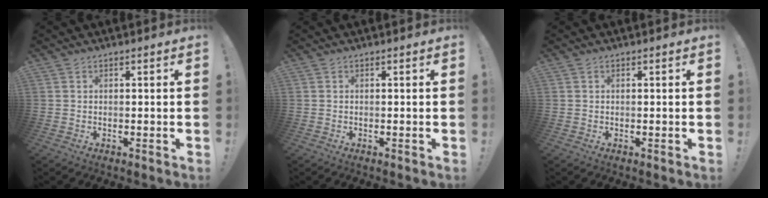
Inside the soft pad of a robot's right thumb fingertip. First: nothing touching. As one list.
[{"total": 0.0}, {"total": 0.0}]